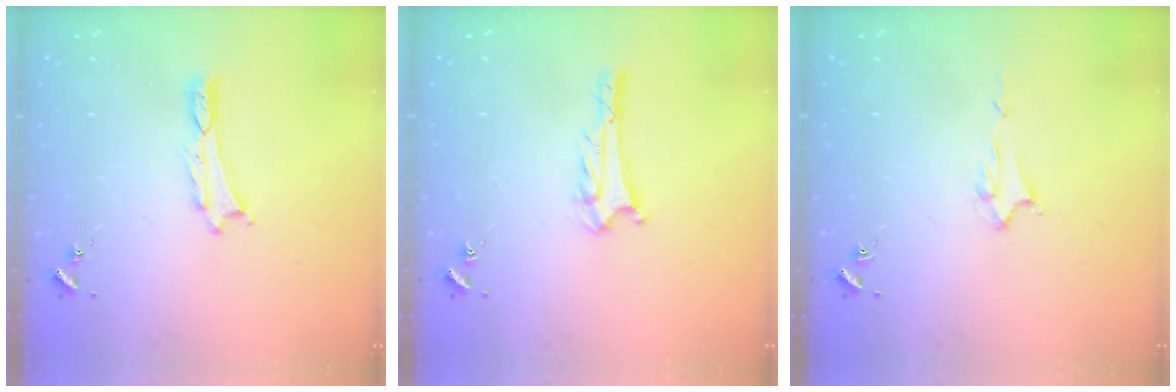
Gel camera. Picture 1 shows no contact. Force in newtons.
{"total": 2.8, "press": 2.8, "slide": 0.2}
{"total": 1.4, "press": 1.4, "slide": 0.2}